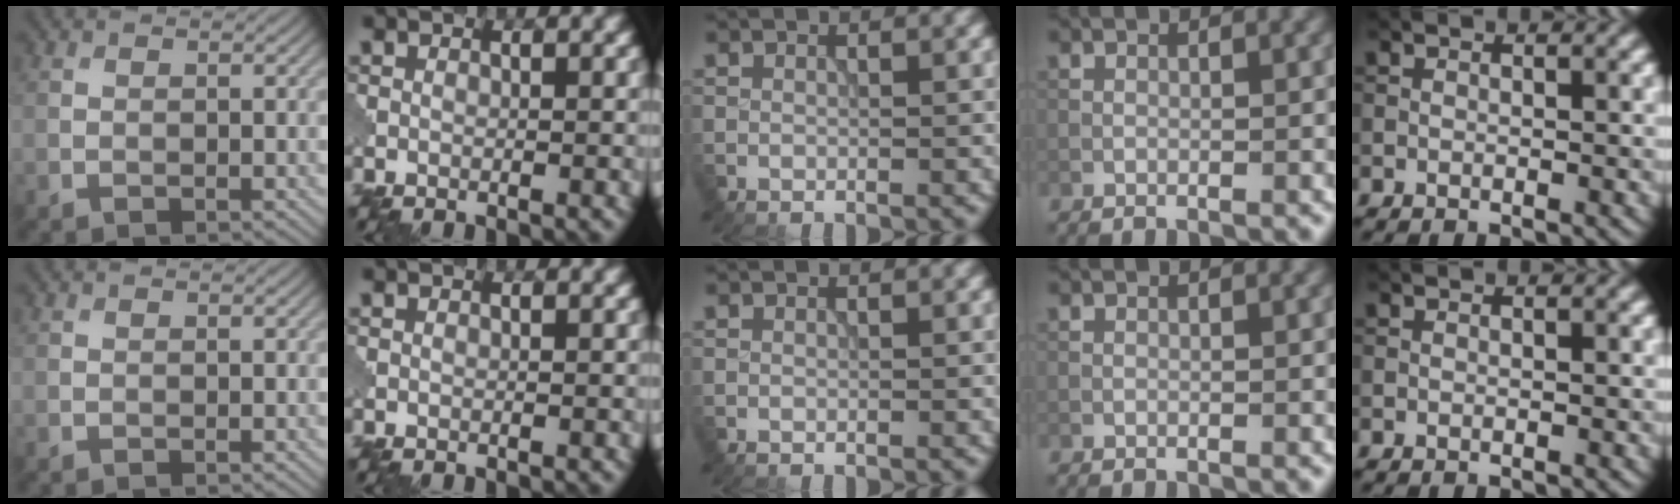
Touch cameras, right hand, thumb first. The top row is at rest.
{}